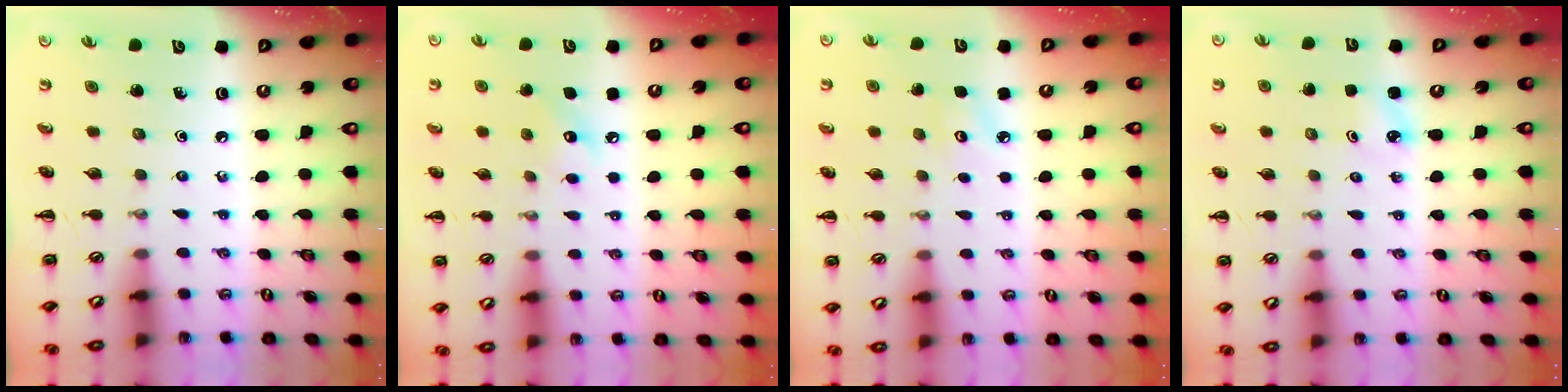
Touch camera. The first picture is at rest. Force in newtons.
{"total": 6.4, "press": 6.3, "slide": 1.2}
{"total": 3.0, "press": 2.9, "slide": 0.8}
{"total": 2.5, "press": 2.4, "slide": 0.8}